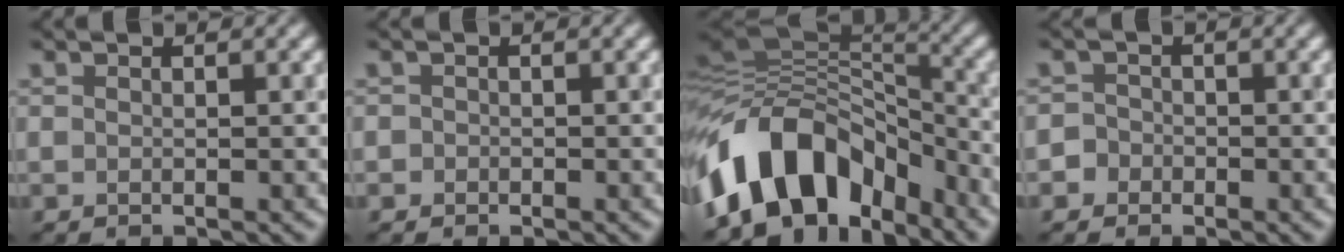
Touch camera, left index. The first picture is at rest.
{"total": 0.6, "force": [-0.2, 0.6, -0.2], "torque": [0.012, -0.001, -0.006]}
{"total": 11.4, "force": [-6.2, 7.0, 6.5], "torque": [-0.102, 0.034, -0.124]}
{"total": 2.0, "force": [-0.8, 1.8, 0.0], "torque": [0.024, 0.013, -0.025]}